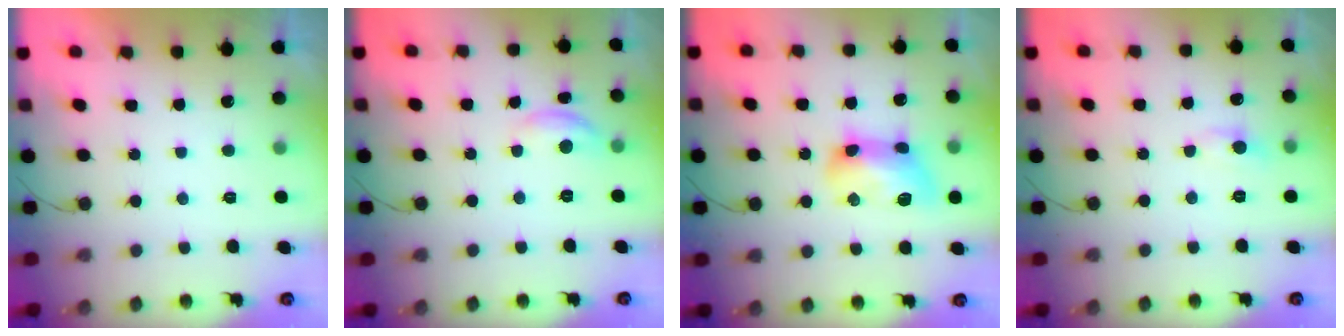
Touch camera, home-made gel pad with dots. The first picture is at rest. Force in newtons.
{"total": 6.8, "press": 6.8, "slide": 0.3}
{"total": 12.7, "press": 12.6, "slide": 0.9}
{"total": 5.5, "press": 5.4, "slide": 0.8}